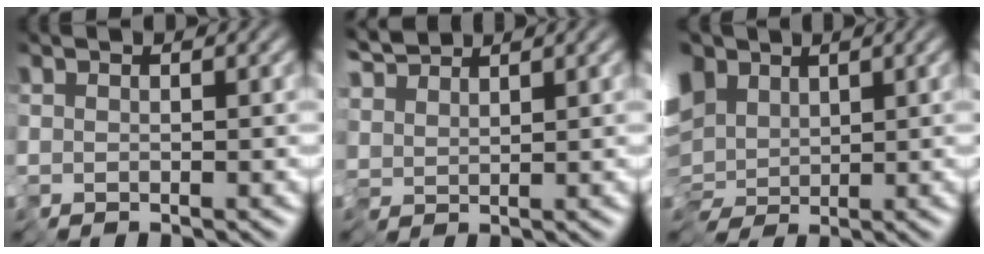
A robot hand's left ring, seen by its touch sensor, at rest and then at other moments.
{"total": 3.1, "force": [2.8, 0.9, 0.7], "torque": [-0.029, 0.017, 0.055]}
{"total": 8.5, "force": [2.5, 6.0, 5.5], "torque": [-0.123, 0.027, 0.031]}